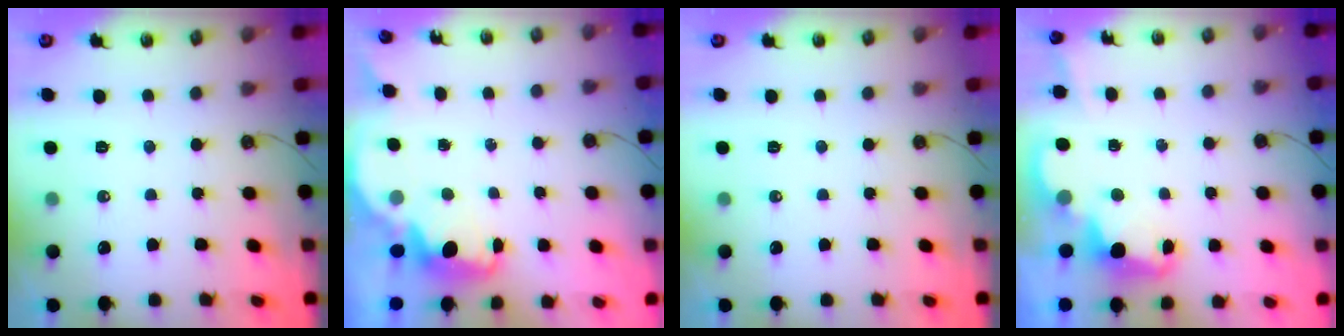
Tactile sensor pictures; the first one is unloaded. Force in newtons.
{"total": 2.2, "press": 2.1, "slide": 0.6}
{"total": 0.0}
{"total": 2.4, "press": 2.3, "slide": 0.6}